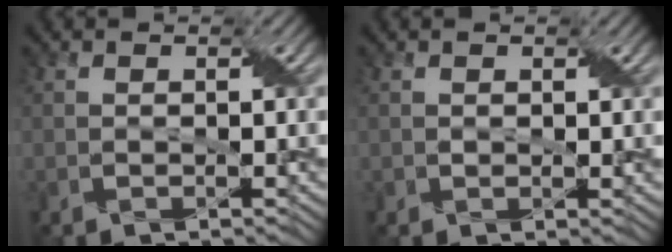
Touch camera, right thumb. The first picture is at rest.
{"total": 1.1, "force": [0.6, 0.8, 0.6], "torque": [-0.012, -0.001, 0.015]}